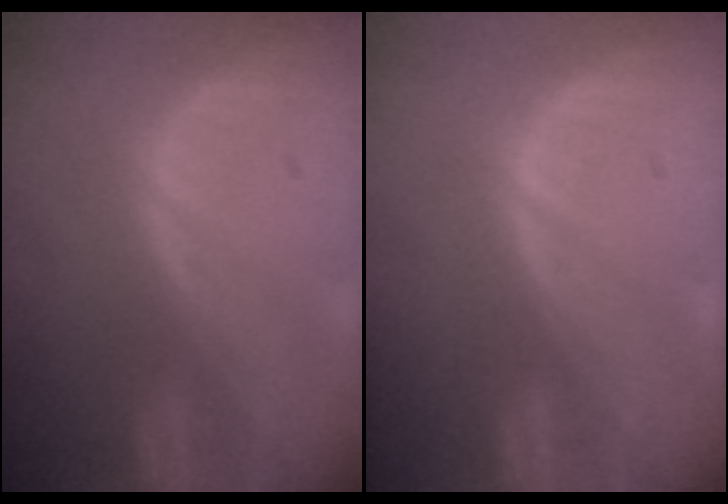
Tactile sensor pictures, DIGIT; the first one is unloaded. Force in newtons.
{"total": 0.0}